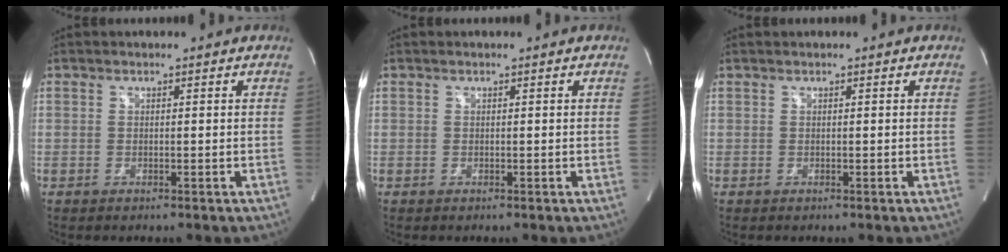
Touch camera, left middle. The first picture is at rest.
{"total": 0.0}
{"total": 0.5, "force": [0.4, -0.1, 0.3], "torque": [-0.010, 0.011, 0.011]}